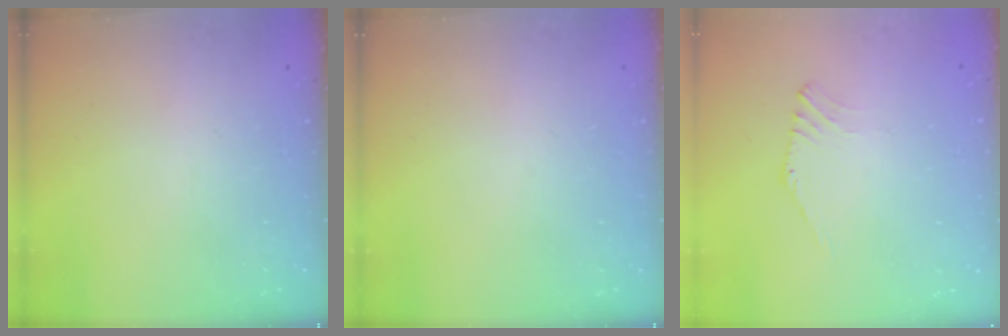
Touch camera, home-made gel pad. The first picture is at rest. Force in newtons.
{"total": 0.0}
{"total": 0.8, "press": 0.7, "slide": 0.3}